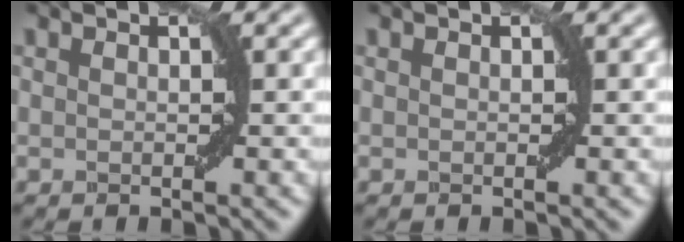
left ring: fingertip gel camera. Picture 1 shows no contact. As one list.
[{"total": 0.0}]